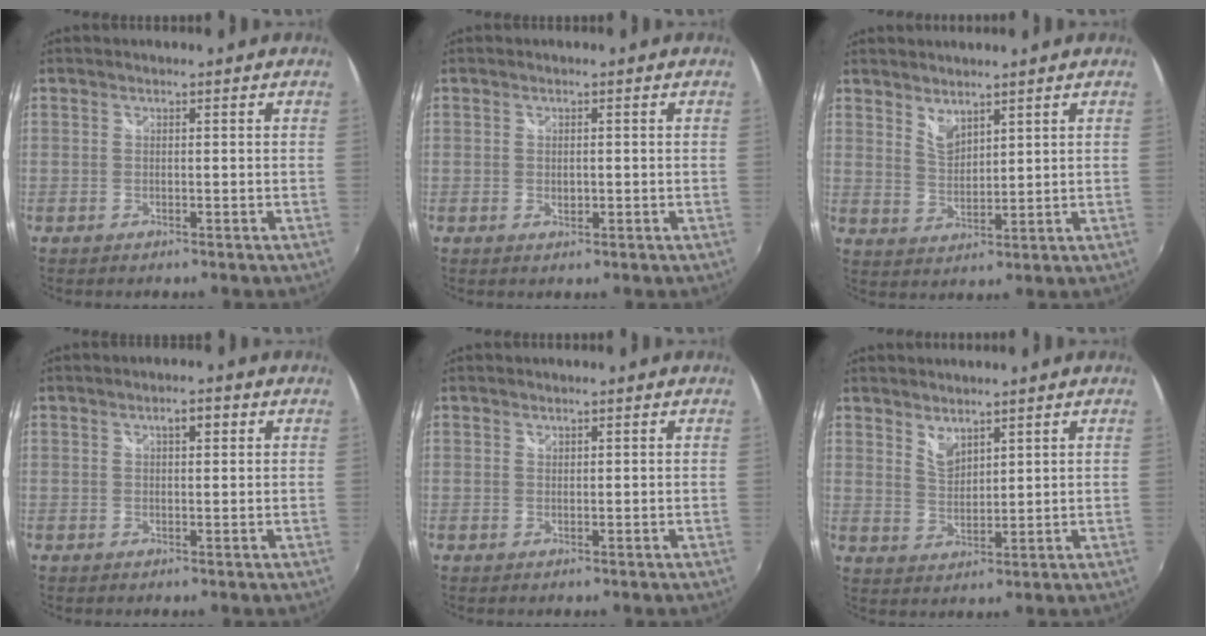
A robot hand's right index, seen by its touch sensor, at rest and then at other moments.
{"total": 1.3, "force": [-0.1, 0.9, 0.9], "torque": [-0.014, -0.001, -0.001]}
{"total": 4.2, "force": [3.6, 1.6, 1.7], "torque": [-0.025, -0.006, 0.065]}
{"total": 2.4, "force": [1.0, 1.0, 2.0], "torque": [-0.029, 0.008, 0.014]}
{"total": 0.5, "force": [0.5, 0.2, 0.0], "torque": [0.002, 0.000, 0.010]}
{"total": 4.1, "force": [3.4, 1.6, 1.6], "torque": [-0.024, -0.005, 0.061]}